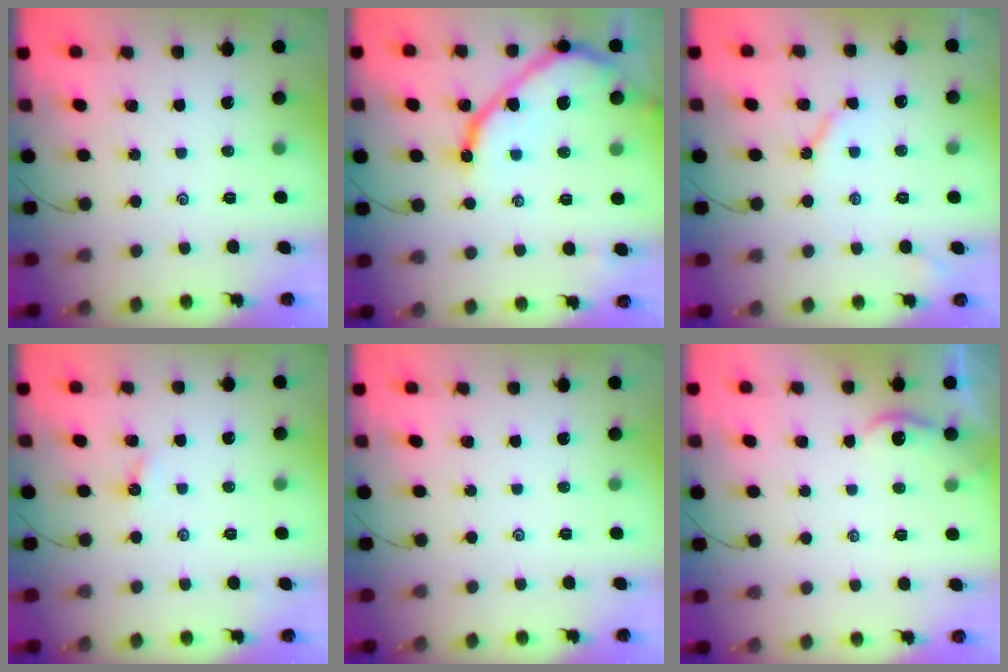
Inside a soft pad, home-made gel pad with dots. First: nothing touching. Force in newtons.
{"total": 13.0, "press": 12.9, "slide": 1.4}
{"total": 4.1, "press": 4.1, "slide": 0.3}
{"total": 2.4, "press": 2.4, "slide": 0.3}
{"total": 0.0}
{"total": 2.0, "press": 2.0, "slide": 0.1}